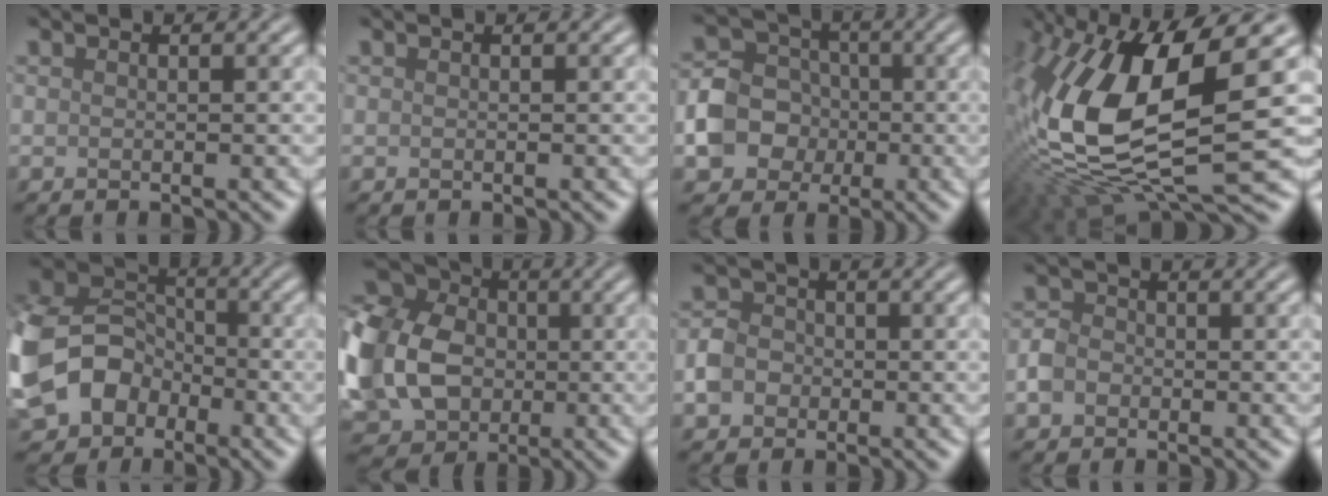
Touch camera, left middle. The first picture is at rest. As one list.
[{"total": 0.0}, {"total": 7.8, "force": [-2.0, 6.8, 3.4], "torque": [-0.052, -0.006, -0.052]}, {"total": 14.5, "force": [2.1, 6.2, 12.9], "torque": [-0.285, -0.018, 0.038]}, {"total": 14.0, "force": [-4.6, 11.3, 6.8], "torque": [-0.164, -0.032, -0.102]}, {"total": 16.6, "force": [-0.6, 13.3, 9.9], "torque": [-0.229, -0.005, -0.040]}, {"total": 3.0, "force": [-0.9, 2.6, 1.2], "torque": [-0.016, 0.002, -0.021]}, {"total": 2.3, "force": [-0.8, 1.9, 1.0], "torque": [-0.017, 0.001, -0.021]}]